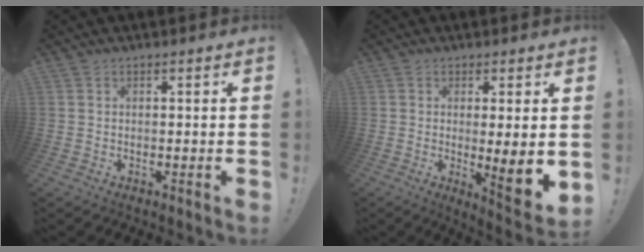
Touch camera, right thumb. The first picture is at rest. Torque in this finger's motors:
{"motor_torque": [0.06, 0.63, 0.38, 0.61, 0.04]}